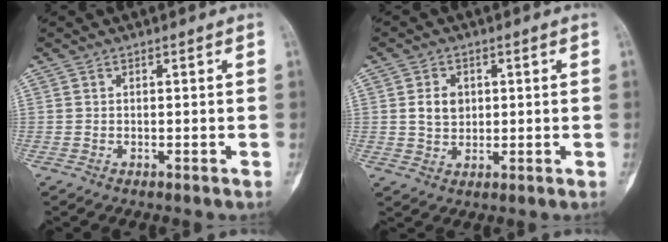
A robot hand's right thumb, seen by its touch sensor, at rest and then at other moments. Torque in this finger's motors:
{"motor_torque": [0.78, 0.83, 0.14, -0.11, 0.04]}